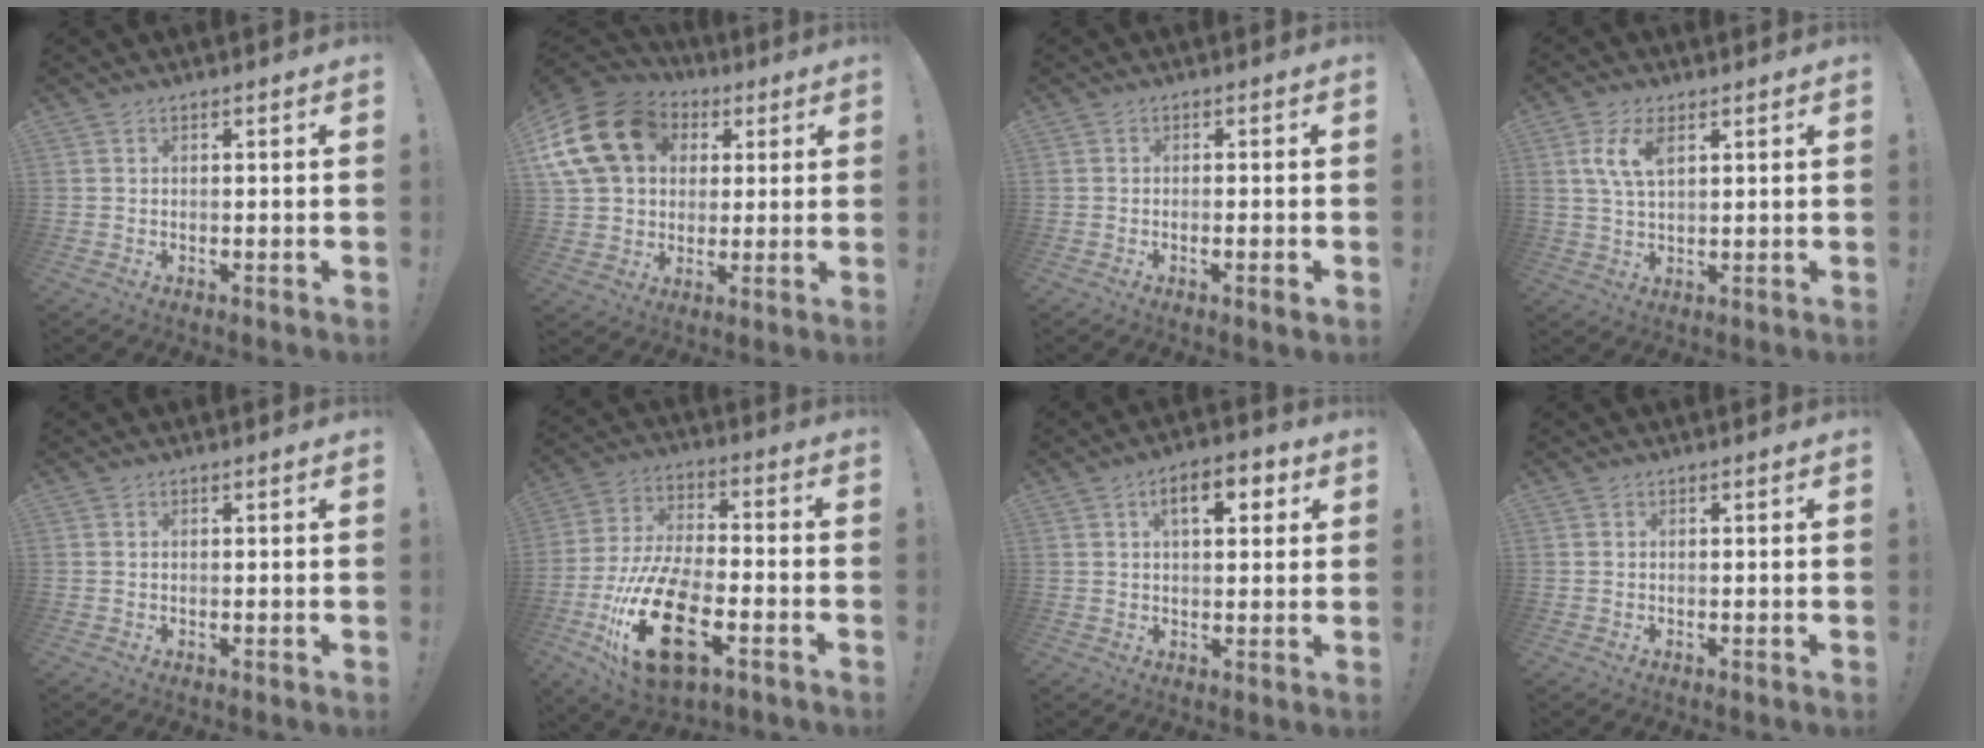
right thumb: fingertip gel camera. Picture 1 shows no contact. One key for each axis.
{"total": 18.9, "fx": 6.0, "fy": 14.2, "fz": 11.0, "tx": -0.201, "ty": -0.014, "tz": 0.114}
{"total": 2.4, "fx": -1.1, "fy": 0.0, "fz": 2.2, "tx": -0.038, "ty": 0.002, "tz": -0.016}
{"total": 7.5, "fx": 2.9, "fy": 3.6, "fz": 5.9, "tx": -0.121, "ty": 0.000, "tz": 0.052}
{"total": 0.0}
{"total": 23.3, "fx": -9.0, "fy": 11.3, "fz": 18.3, "tx": -0.368, "ty": 0.046, "tz": -0.139}
{"total": 8.1, "fx": 2.8, "fy": 3.8, "fz": 6.6, "tx": -0.097, "ty": 0.003, "tz": 0.040}
{"total": 0.0}